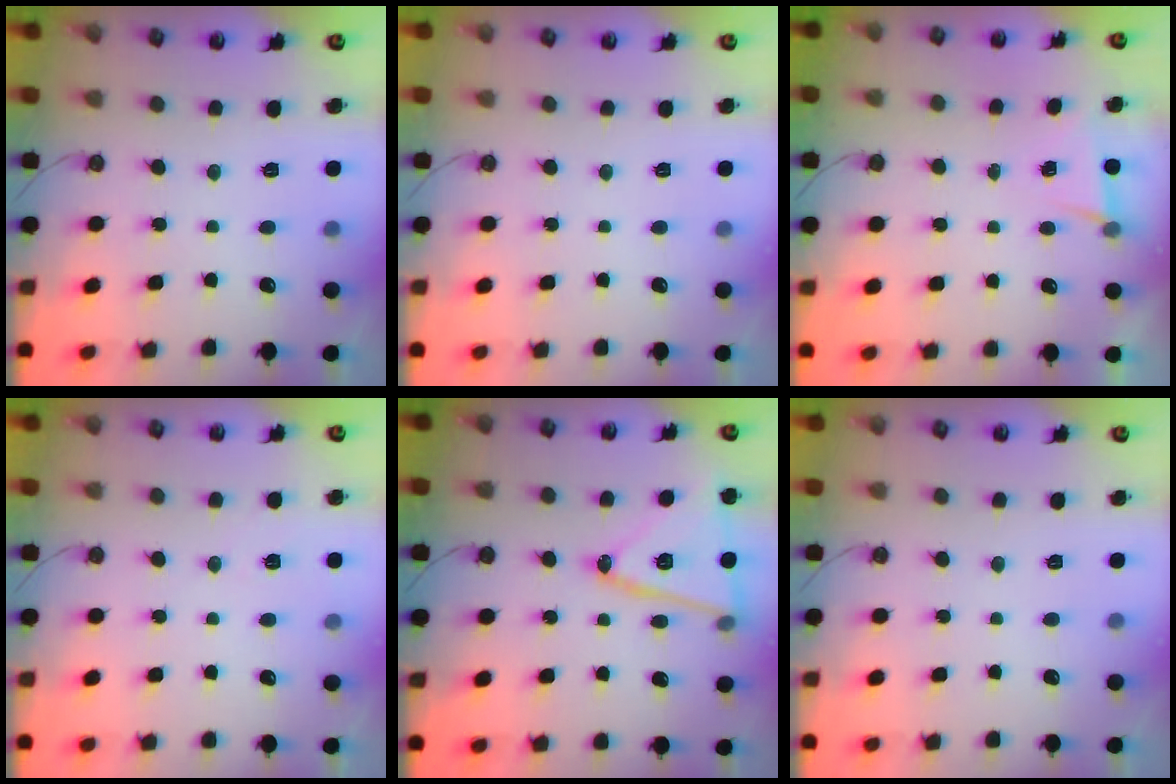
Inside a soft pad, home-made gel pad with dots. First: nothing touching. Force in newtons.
{"total": 0.0}
{"total": 4.7, "press": 1.6, "slide": 4.4}
{"total": 5.5, "press": 3.2, "slide": 4.5}
{"total": 17.6, "press": 17.3, "slide": 3.4}
{"total": 0.0}